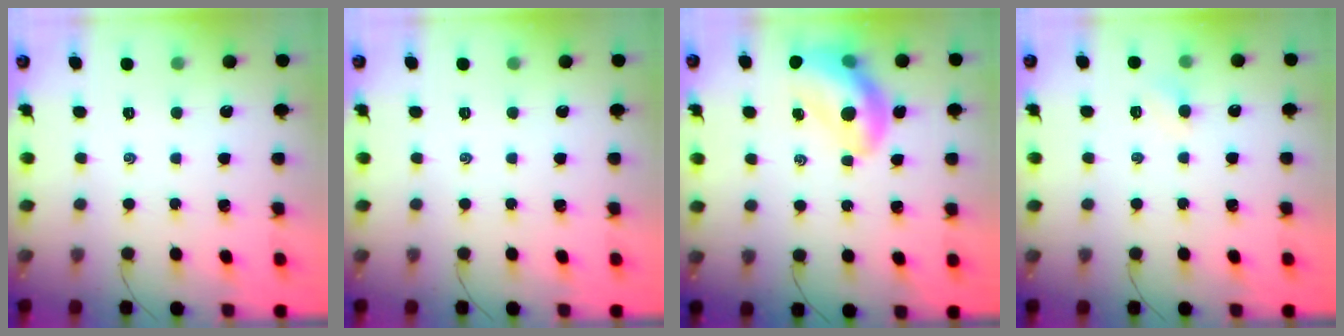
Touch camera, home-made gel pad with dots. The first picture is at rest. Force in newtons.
{"total": 0.0}
{"total": 13.2, "press": 12.6, "slide": 3.9}
{"total": 2.7, "press": 2.6, "slide": 0.9}